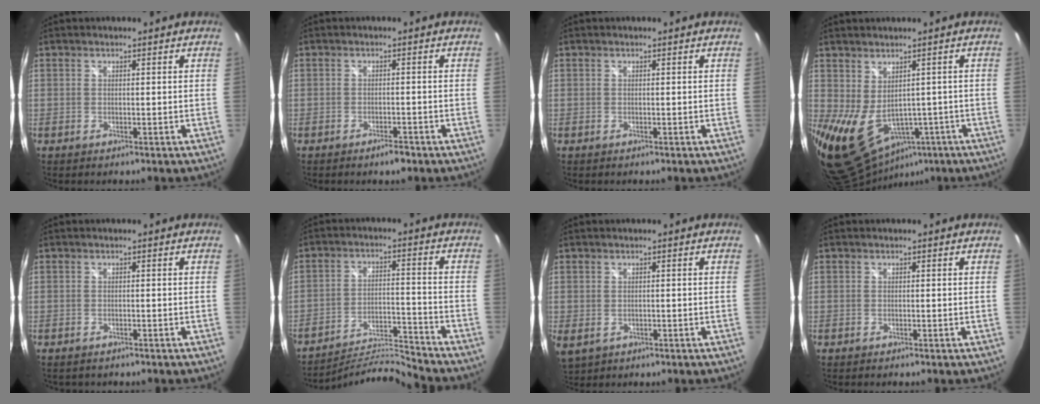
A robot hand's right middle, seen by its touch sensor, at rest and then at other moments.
{"total": 2.4, "force": [-1.8, 0.9, 1.2], "torque": [-0.025, -0.002, -0.027]}
{"total": 0.0}
{"total": 13.0, "force": [-3.4, 9.2, 8.4], "torque": [-0.177, -0.035, -0.021]}
{"total": 1.3, "force": [-1.1, 0.7, 0.3], "torque": [-0.012, -0.004, -0.015]}
{"total": 9.2, "force": [-9.0, -1.9, 0.1], "torque": [-0.016, 0.012, -0.161]}
{"total": 4.4, "force": [-0.8, 3.4, 2.7], "torque": [-0.053, -0.012, -0.009]}
{"total": 0.0}